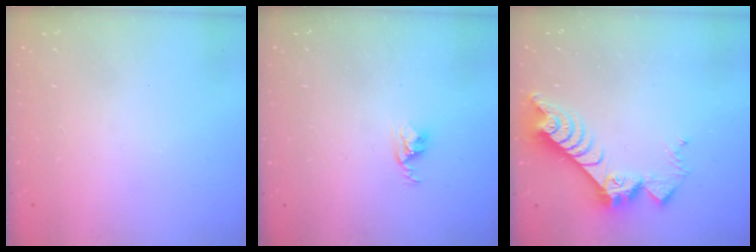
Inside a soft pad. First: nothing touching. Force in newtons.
{"total": 2.9, "press": 2.9, "slide": 0.4}
{"total": 9.8, "press": 9.7, "slide": 0.9}